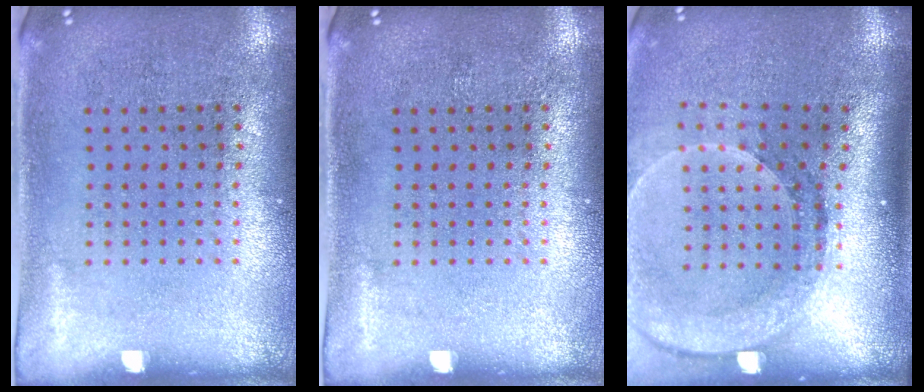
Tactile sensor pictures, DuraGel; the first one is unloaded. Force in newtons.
{"total": 0.0}
{"total": 2.8, "press": 2.1, "slide": 1.8}